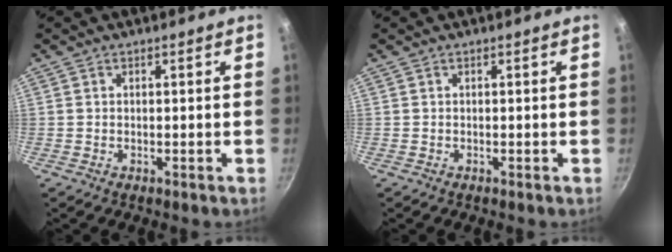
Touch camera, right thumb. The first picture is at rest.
{"total": 0.0}